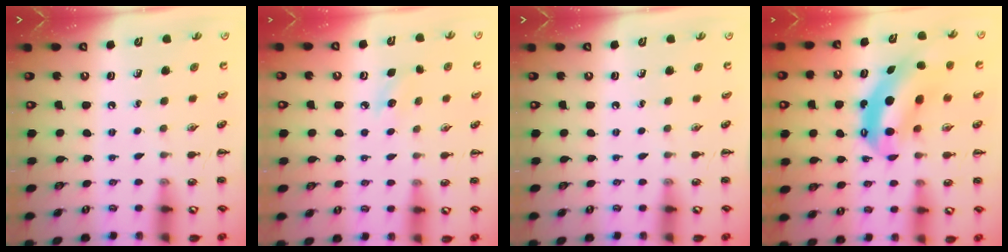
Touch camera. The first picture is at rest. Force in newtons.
{"total": 6.6, "press": 6.3, "slide": 1.7}
{"total": 0.0}
{"total": 10.6, "press": 10.3, "slide": 2.6}